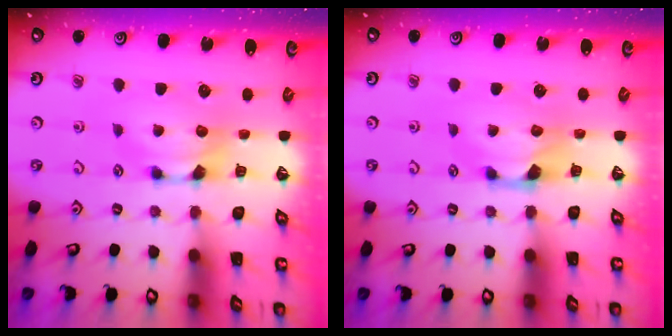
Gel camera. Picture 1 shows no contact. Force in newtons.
{"total": 0.6, "press": 0.1, "slide": 0.6}